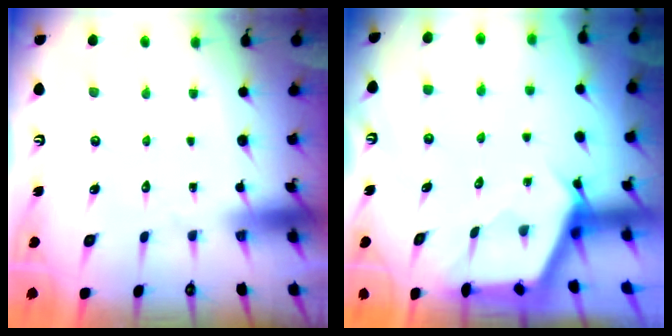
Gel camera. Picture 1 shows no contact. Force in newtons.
{"total": 2.6, "press": 2.5, "slide": 0.4}